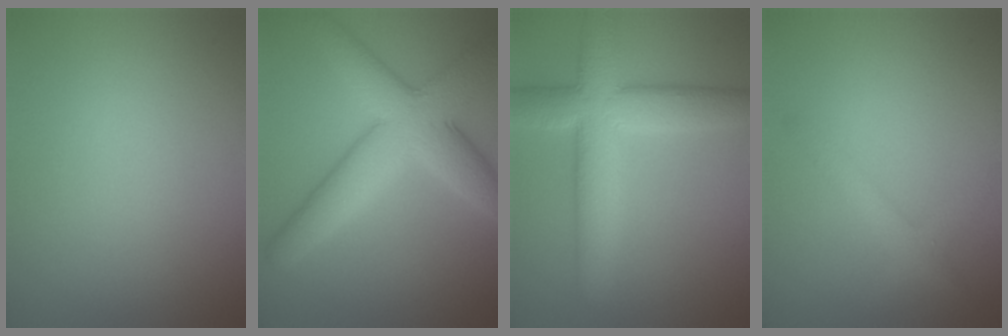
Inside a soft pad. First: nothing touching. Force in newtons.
{"total": 7.5, "press": 7.5, "slide": 0.2}
{"total": 8.0, "press": 8.0, "slide": 0.5}
{"total": 2.2, "press": 2.2, "slide": 0.0}